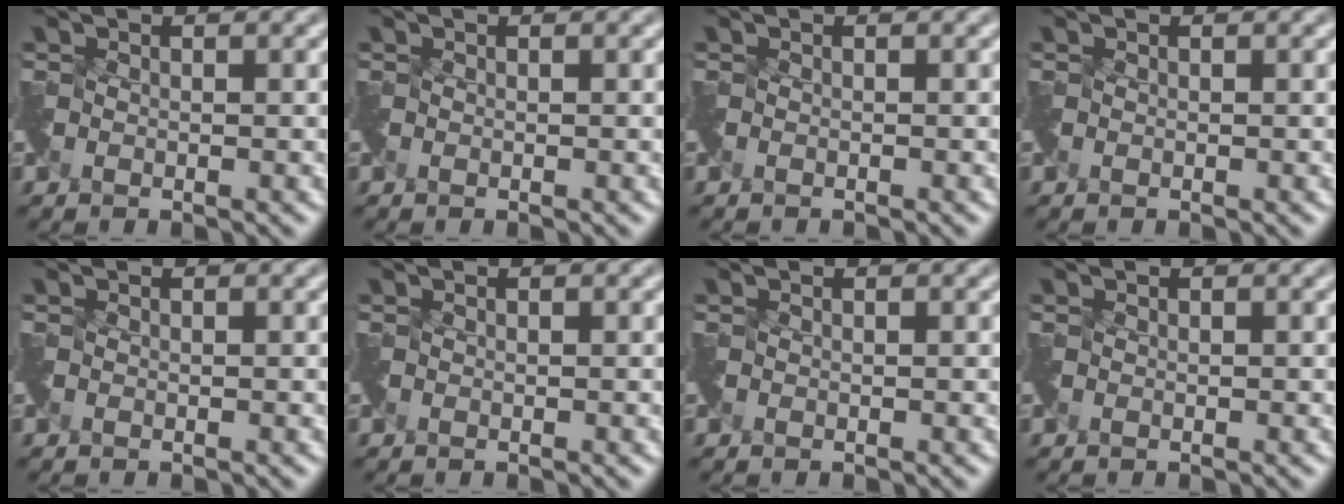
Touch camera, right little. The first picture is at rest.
{"total": 0.0}
{"total": 0.6, "force": [-0.6, 0.0, 0.0], "torque": [0.002, -0.004, -0.012]}
{"total": 0.0}
{"total": 0.0}
{"total": 0.0}
{"total": 0.0}
{"total": 0.0}